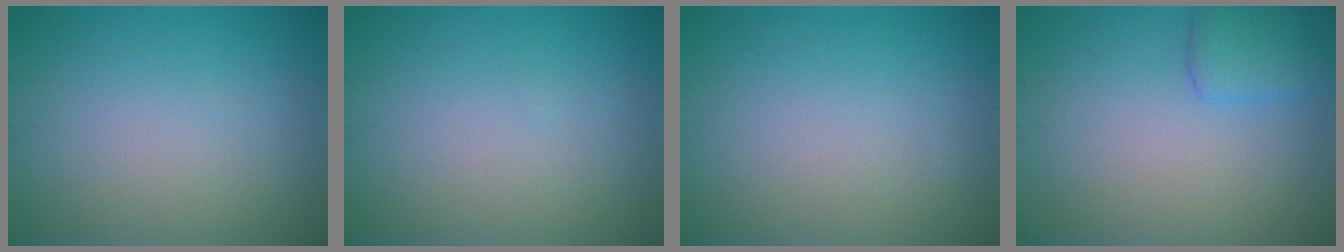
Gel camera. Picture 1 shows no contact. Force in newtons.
{"total": 0.0}
{"total": 0.0}
{"total": 2.5, "press": 2.5, "slide": 0.2}